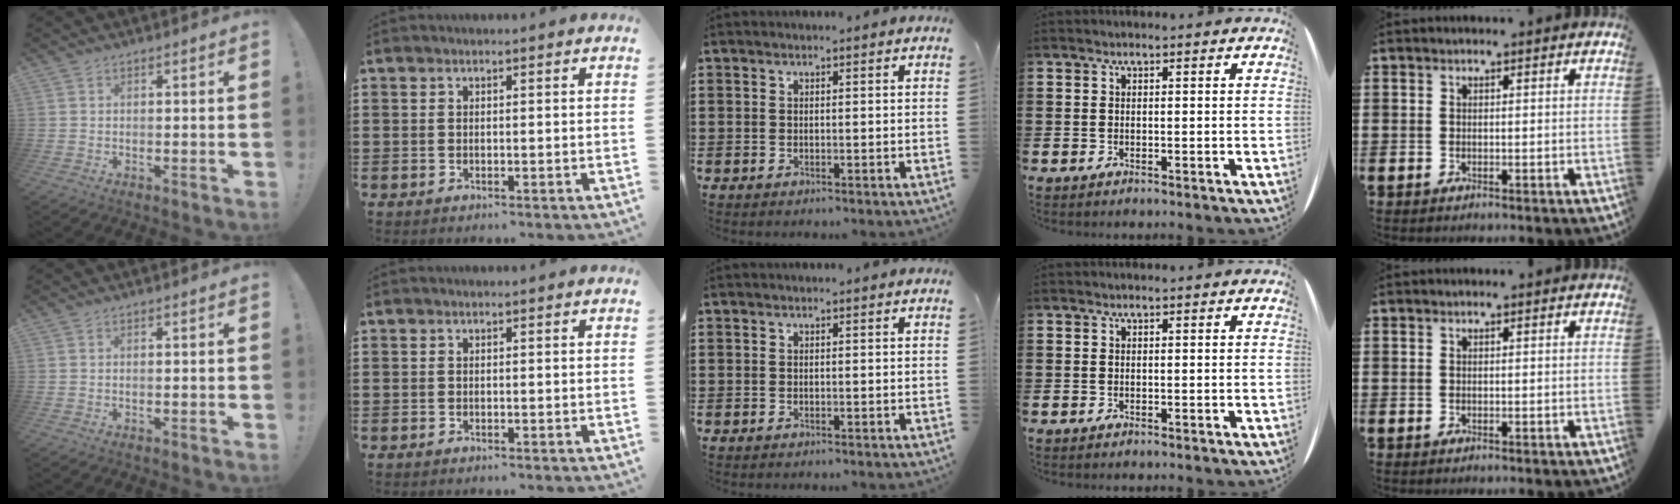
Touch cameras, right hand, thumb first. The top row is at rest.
{}